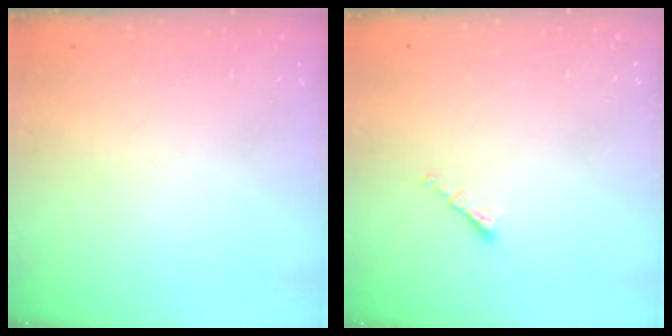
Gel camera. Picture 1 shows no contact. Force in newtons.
{"total": 1.4, "press": 1.3, "slide": 0.5}